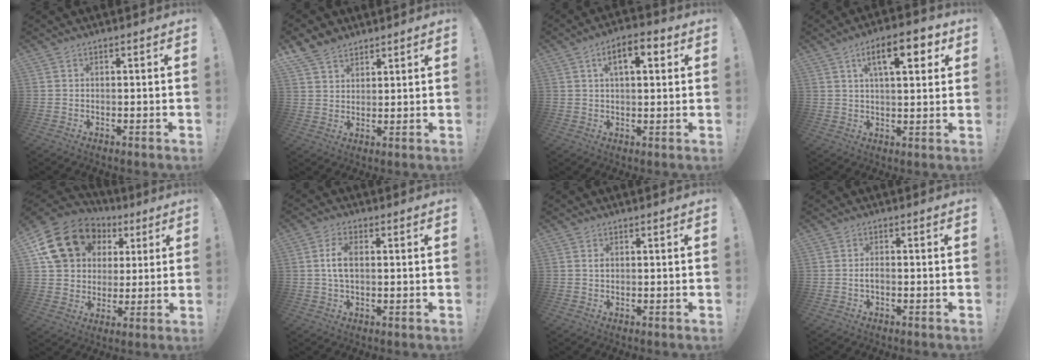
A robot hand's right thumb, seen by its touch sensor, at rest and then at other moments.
{"total": 7.2, "force": [5.6, 4.1, 1.8], "torque": [-0.031, -0.031, 0.111]}
{"total": 7.6, "force": [2.4, 3.5, 6.4], "torque": [-0.089, 0.002, 0.033]}
{"total": 12.1, "force": [4.8, 4.3, 10.3], "torque": [-0.153, -0.001, 0.072]}
{"total": 20.1, "force": [8.8, 15.3, 9.6], "torque": [-0.165, -0.025, 0.184]}
{"total": 5.7, "force": [0.8, 3.1, 4.8], "torque": [-0.082, 0.001, 0.011]}
{"total": 0.6, "force": [0.0, 0.4, 0.5], "torque": [-0.010, 0.002, 0.000]}
{"total": 1.6, "force": [-0.8, 0.7, 1.2], "torque": [-0.022, 0.005, -0.014]}